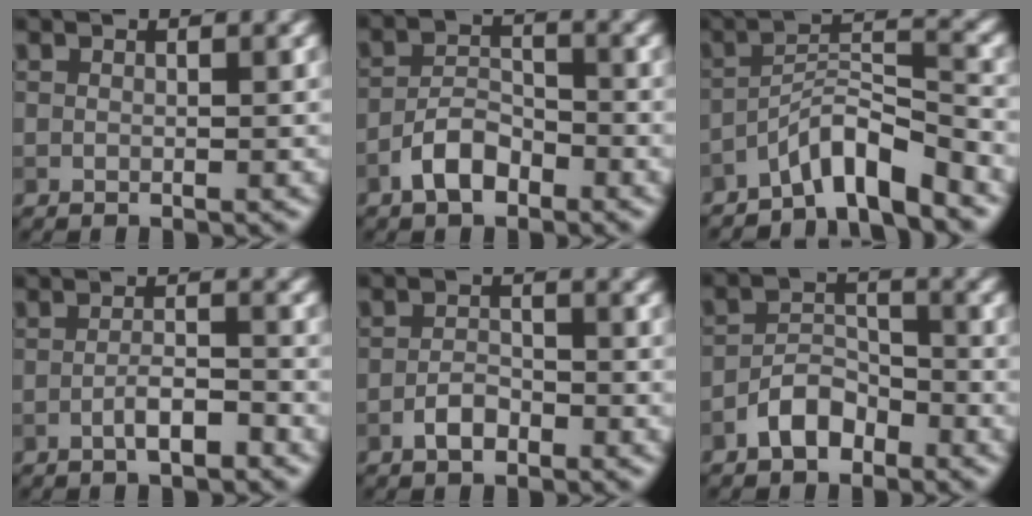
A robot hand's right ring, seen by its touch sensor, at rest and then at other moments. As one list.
[{"total": 3.4, "force": [-2.2, 1.7, 2.1], "torque": [-0.036, 0.009, -0.045]}, {"total": 5.3, "force": [-4.1, 0.8, 3.3], "torque": [-0.050, 0.012, -0.079]}, {"total": 2.5, "force": [-1.3, 0.6, 2.0], "torque": [-0.033, 0.006, -0.025]}, {"total": 2.0, "force": [-1.2, 0.9, 1.2], "torque": [-0.021, 0.004, -0.025]}, {"total": 3.3, "force": [-2.3, 1.7, 1.6], "torque": [-0.025, 0.011, -0.047]}]